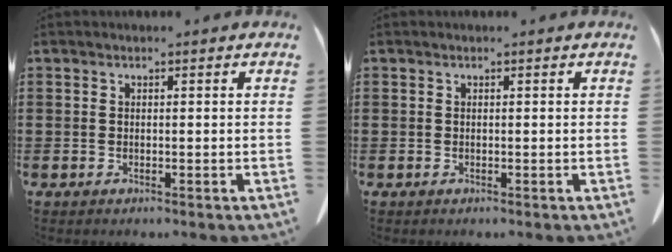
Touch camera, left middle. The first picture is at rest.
{"total": 0.0}